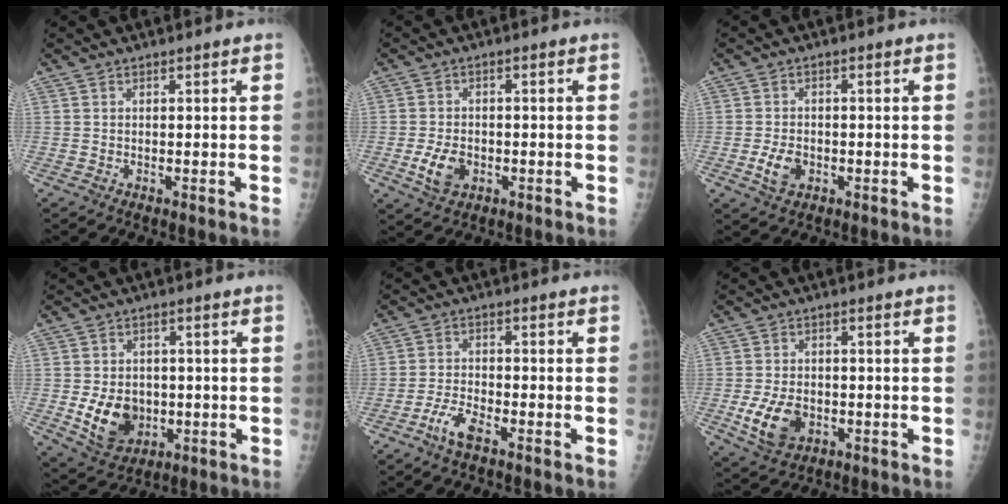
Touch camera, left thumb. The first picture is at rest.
{"total": 5.4, "force": [-1.7, 3.6, 3.7], "torque": [-0.065, 0.002, -0.026]}
{"total": 4.4, "force": [-1.4, 2.9, 2.9], "torque": [-0.053, 0.004, -0.022]}
{"total": 9.4, "force": [-1.5, 7.3, 5.8], "torque": [-0.072, -0.004, -0.010]}
{"total": 4.6, "force": [-3.0, 1.5, 3.2], "torque": [-0.070, 0.017, -0.057]}
{"total": 7.9, "force": [-2.1, 5.3, 5.4], "torque": [-0.091, 0.003, -0.028]}